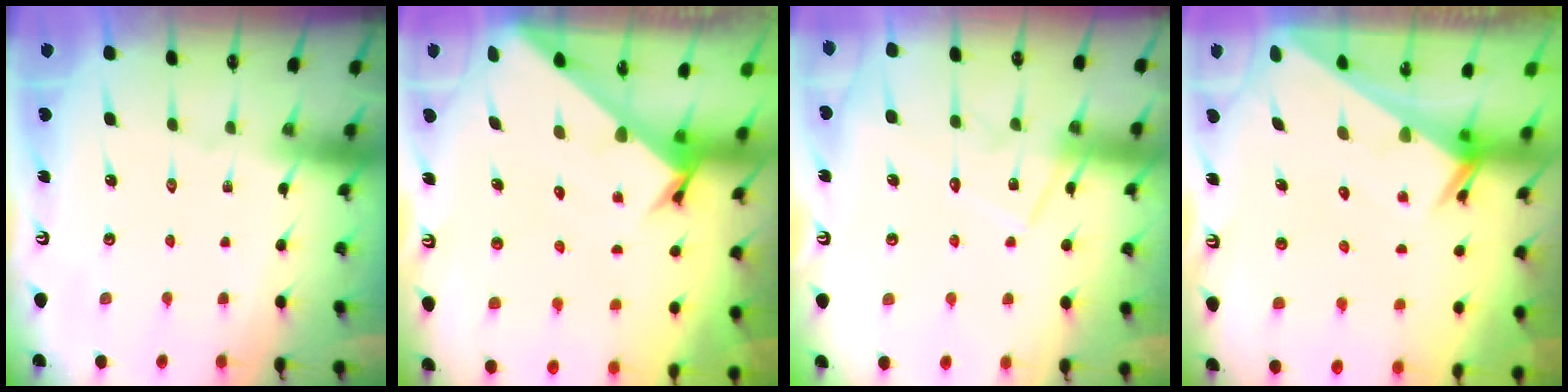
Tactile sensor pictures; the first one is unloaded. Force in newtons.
{"total": 2.6, "press": 2.6, "slide": 0.2}
{"total": 12.3, "press": 12.3, "slide": 1.0}
{"total": 2.6, "press": 2.6, "slide": 0.1}